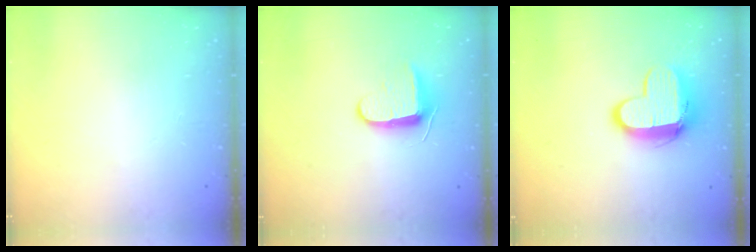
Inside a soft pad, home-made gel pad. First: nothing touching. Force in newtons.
{"total": 9.1, "press": 9.0, "slide": 1.0}
{"total": 11.2, "press": 11.2, "slide": 1.1}